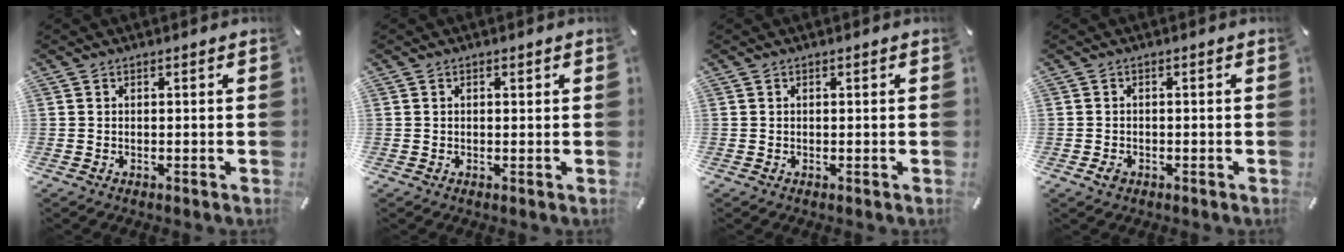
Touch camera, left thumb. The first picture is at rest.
{"total": 1.0, "force": [0.2, 0.6, 0.7], "torque": [-0.016, 0.006, 0.001]}
{"total": 0.0}
{"total": 2.0, "force": [-0.9, 1.4, 1.1], "torque": [-0.027, 0.002, -0.021]}